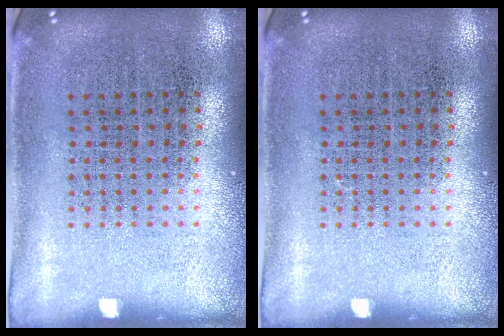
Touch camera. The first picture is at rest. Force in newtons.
{"total": 0.0}